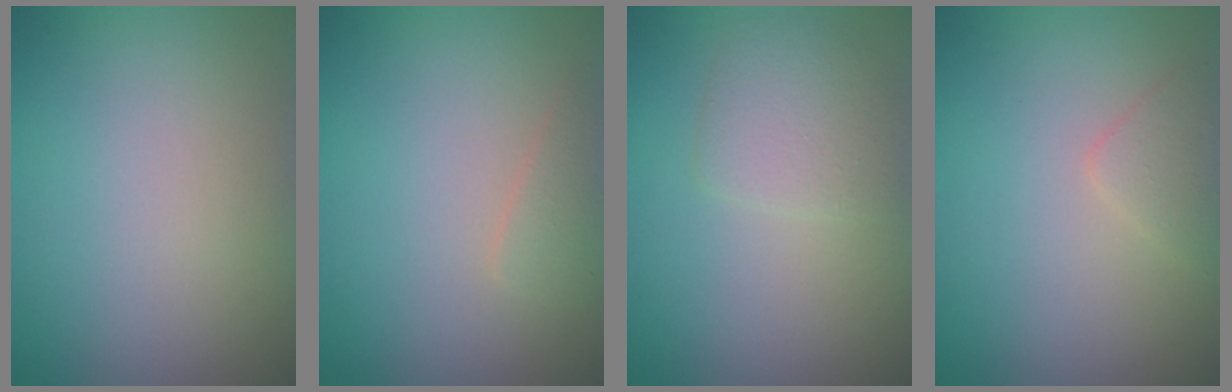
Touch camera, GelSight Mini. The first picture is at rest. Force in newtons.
{"total": 1.3, "press": 1.3, "slide": 0.0}
{"total": 2.6, "press": 2.6, "slide": 0.1}
{"total": 1.4, "press": 1.4, "slide": 0.1}